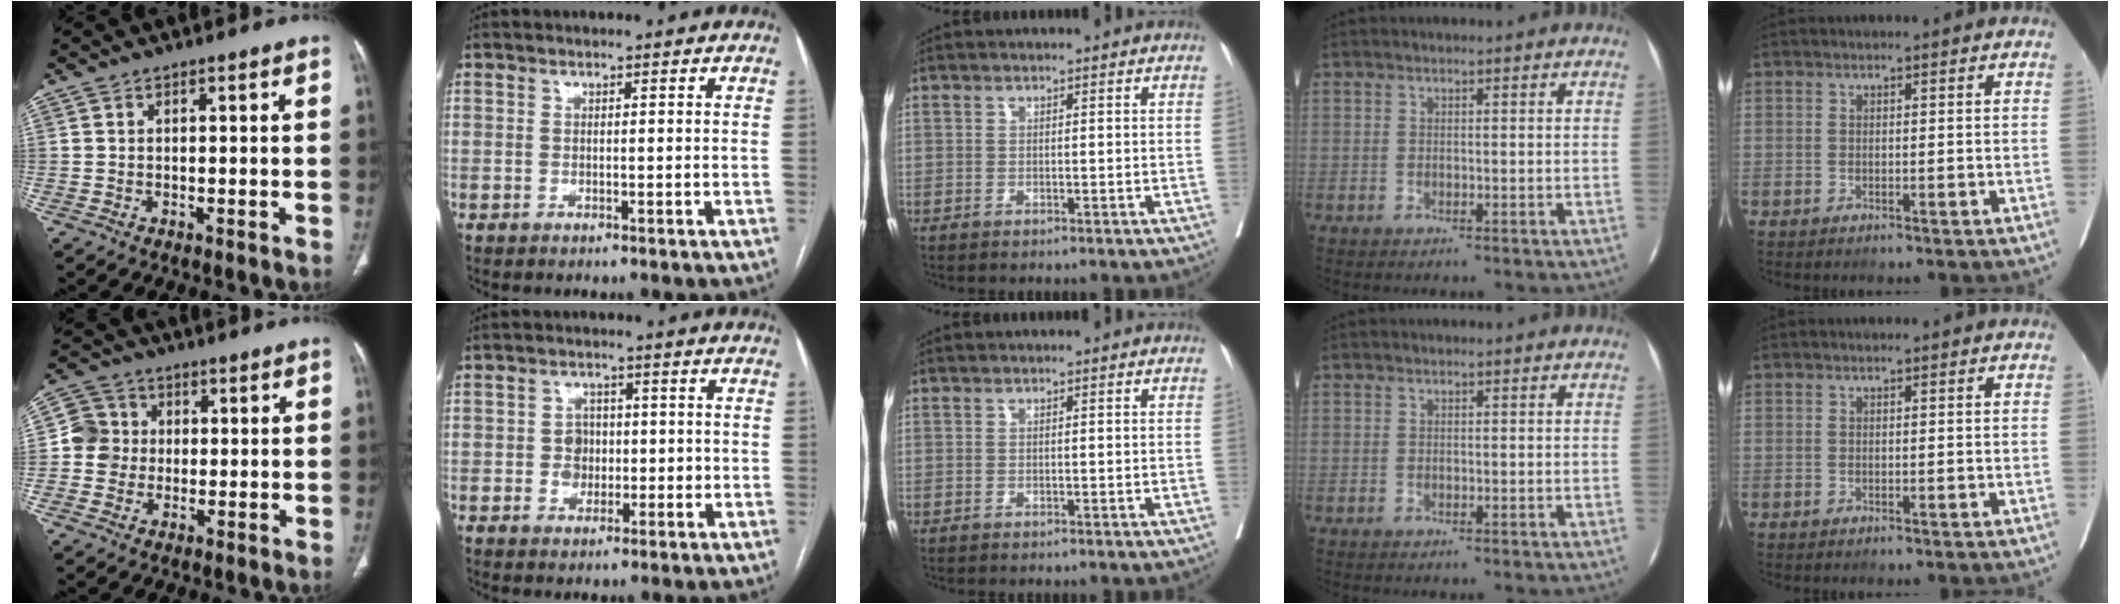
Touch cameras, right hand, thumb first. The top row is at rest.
{"thumb": {"total": 6.1, "force": [0.0, 5.9, 1.3], "torque": [0.001, 0.013, -0.009]}, "index": {"total": 3.9, "force": [-0.3, 3.4, 1.7], "torque": [-0.018, 0.013, 0.000]}}